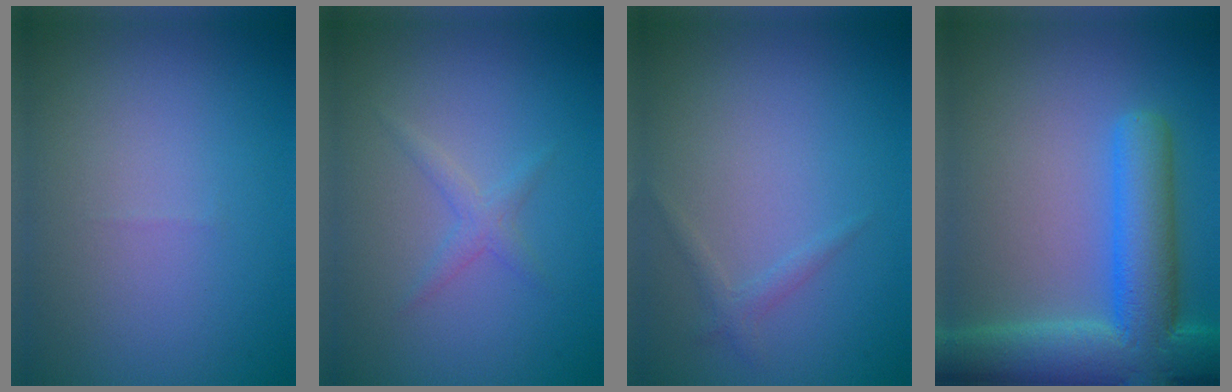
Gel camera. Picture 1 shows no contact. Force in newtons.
{"total": 1.3, "press": 1.3, "slide": 0.1}
{"total": 1.0, "press": 1.0, "slide": 0.0}
{"total": 9.6, "press": 9.6, "slide": 0.7}